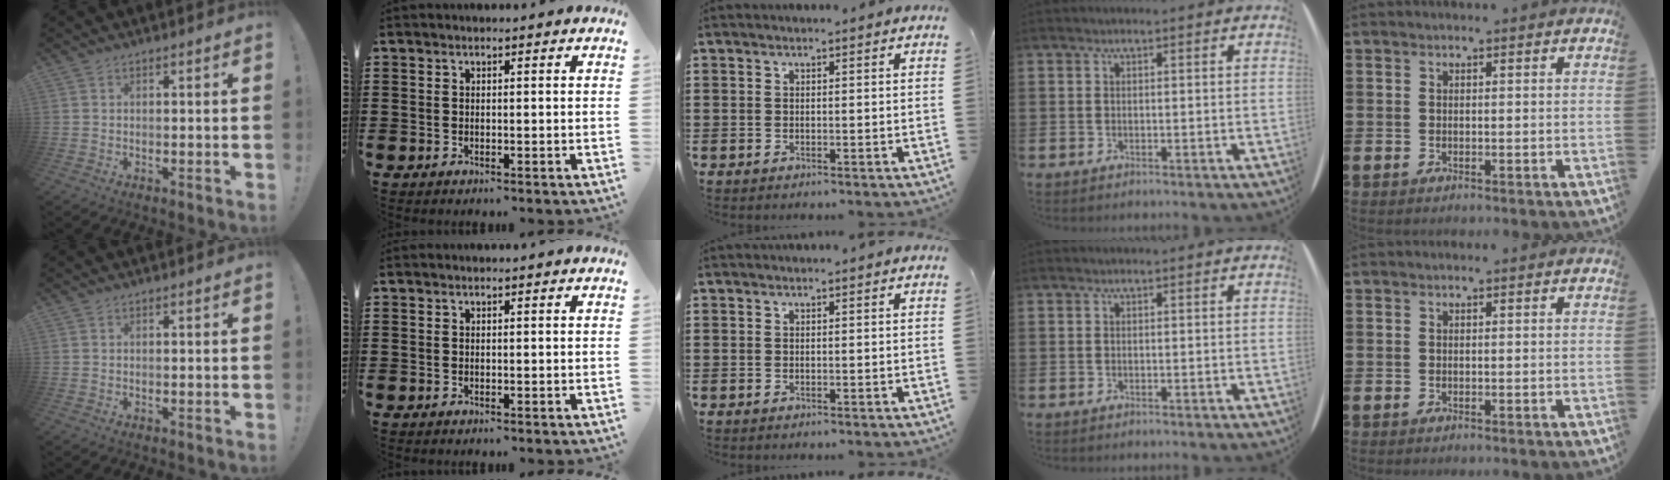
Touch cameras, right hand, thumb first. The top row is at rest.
{}